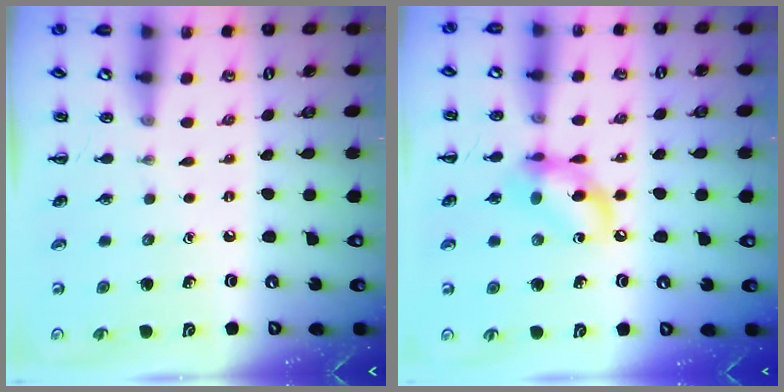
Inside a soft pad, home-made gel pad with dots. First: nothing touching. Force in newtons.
{"total": 12.3, "press": 12.0, "slide": 2.5}